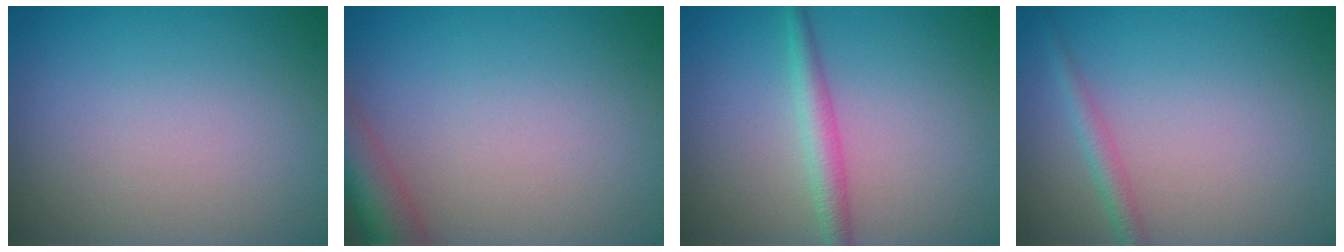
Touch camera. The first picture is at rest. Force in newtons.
{"total": 4.3, "press": 4.3, "slide": 0.3}
{"total": 2.2, "press": 2.2, "slide": 0.1}
{"total": 1.5, "press": 1.5, "slide": 0.0}